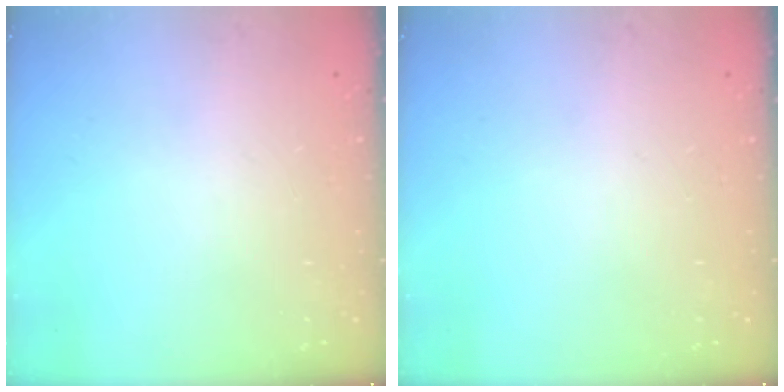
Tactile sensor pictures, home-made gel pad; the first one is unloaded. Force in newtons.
{"total": 0.0}